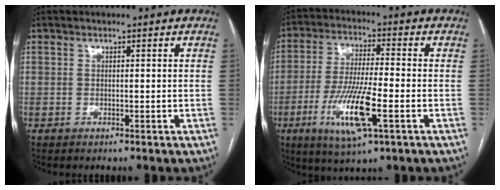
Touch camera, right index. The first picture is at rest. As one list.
[{"total": 12.0, "force": [-4.2, 1.5, 11.2], "torque": [-0.224, -0.019, -0.074]}]